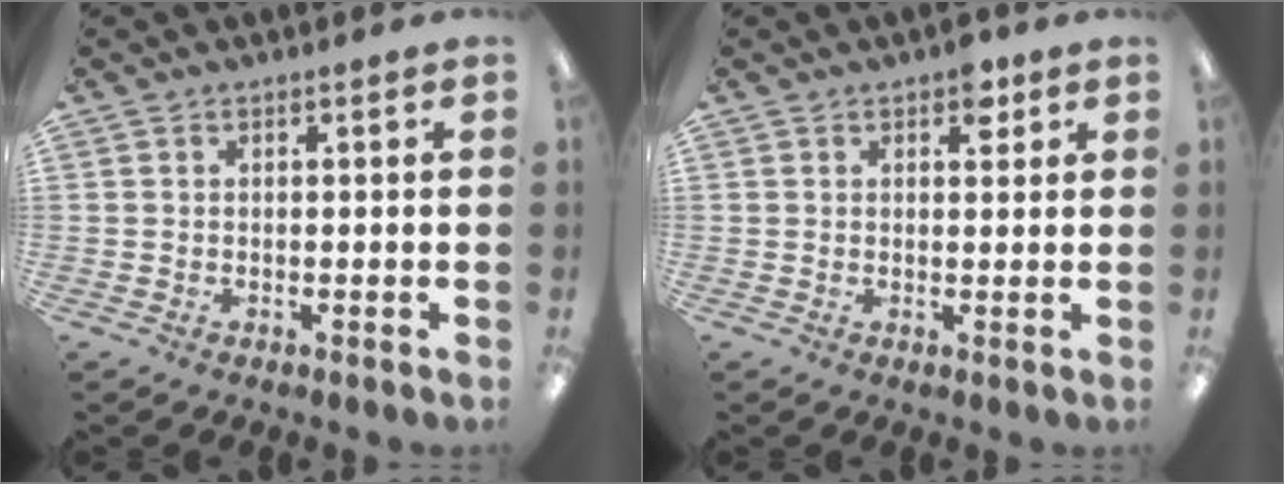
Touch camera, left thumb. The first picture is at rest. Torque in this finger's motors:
{"motor_torque": [0.34, 0.11, 0.32, -0.41, 0.00]}